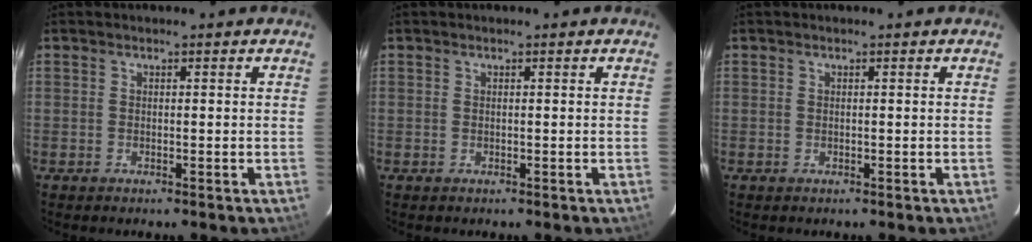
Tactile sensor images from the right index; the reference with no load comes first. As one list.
[{"total": 0.0}, {"total": 0.0}]